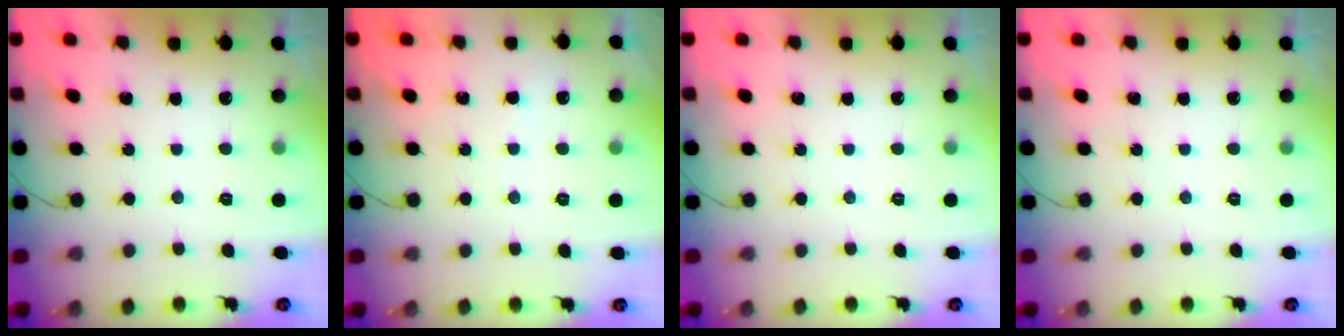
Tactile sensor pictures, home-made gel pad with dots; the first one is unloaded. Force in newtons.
{"total": 1.9, "press": 1.8, "slide": 0.2}
{"total": 0.0}
{"total": 0.0}